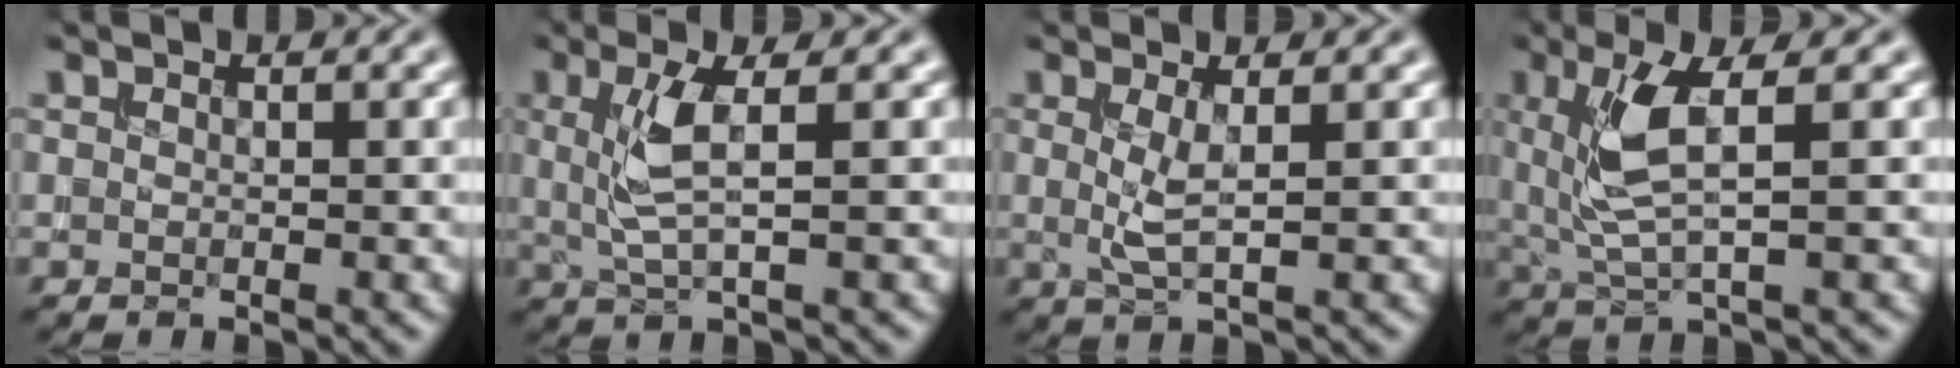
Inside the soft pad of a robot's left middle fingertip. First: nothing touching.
{"total": 3.7, "force": [0.6, 0.8, 3.5], "torque": [-0.081, -0.003, 0.015]}
{"total": 2.4, "force": [0.2, 0.5, 2.3], "torque": [-0.054, -0.005, 0.007]}
{"total": 4.8, "force": [1.1, 1.2, 4.5], "torque": [-0.104, -0.002, 0.029]}